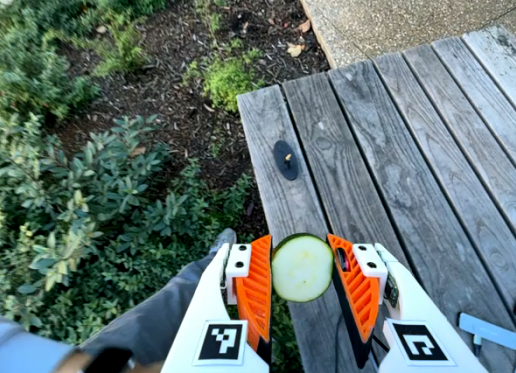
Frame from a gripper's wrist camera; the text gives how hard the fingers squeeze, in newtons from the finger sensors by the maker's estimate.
{"total": 12.4, "left": 12.8, "right": 12.1}